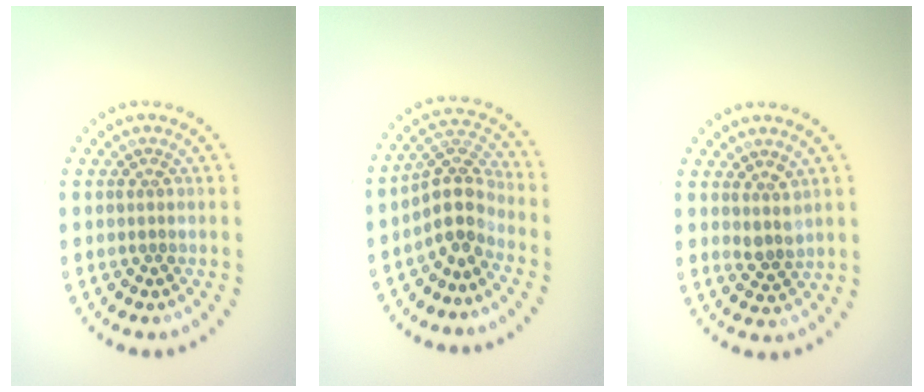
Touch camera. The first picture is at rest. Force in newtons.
{"total": 3.7, "press": 2.7, "slide": 2.5}
{"total": 2.0, "press": 1.7, "slide": 1.1}